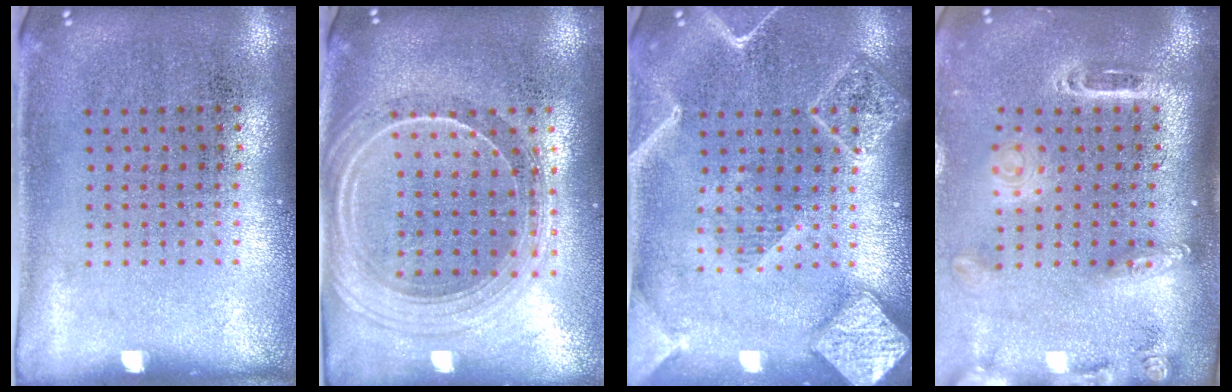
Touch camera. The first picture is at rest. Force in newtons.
{"total": 2.4, "press": 2.0, "slide": 1.2}
{"total": 2.3, "press": 2.2, "slide": 0.3}
{"total": 2.5, "press": 1.9, "slide": 1.7}